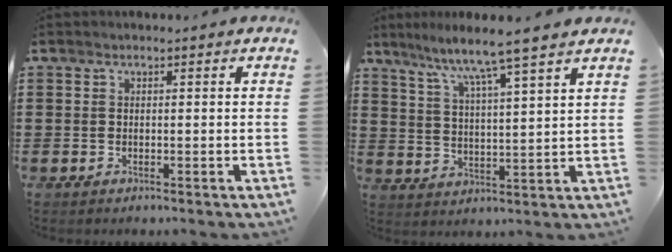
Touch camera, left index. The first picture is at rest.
{"total": 6.2, "force": [5.3, -1.4, 2.9], "torque": [-0.079, -0.039, 0.082]}